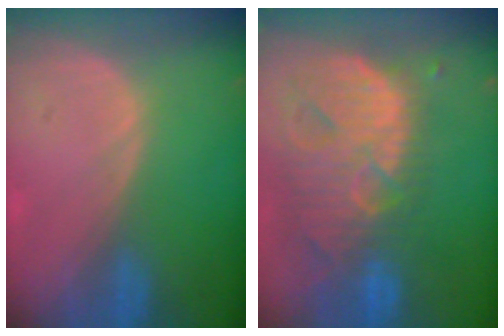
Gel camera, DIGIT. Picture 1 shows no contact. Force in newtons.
{"total": 13.9, "press": 11.7, "slide": 7.5}